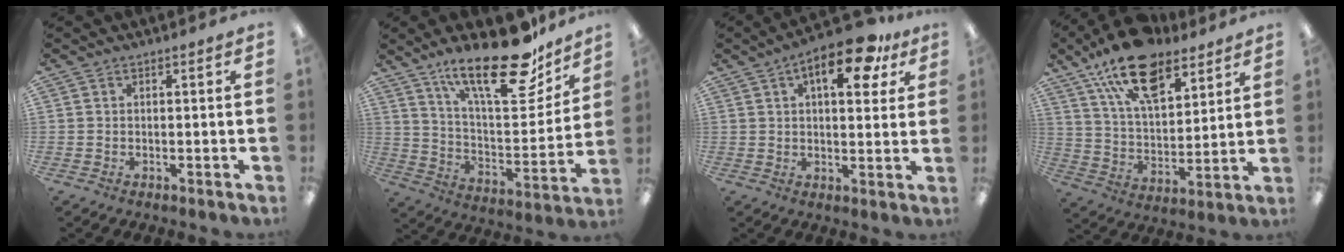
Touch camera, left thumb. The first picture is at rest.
{"total": 24.5, "force": [17.8, 8.1, 14.8], "torque": [-0.220, -0.113, 0.294]}
{"total": 13.1, "force": [6.7, 5.6, 9.8], "torque": [-0.126, -0.023, 0.105]}
{"total": 18.6, "force": [12.9, 8.7, 10.2], "torque": [-0.183, -0.057, 0.229]}